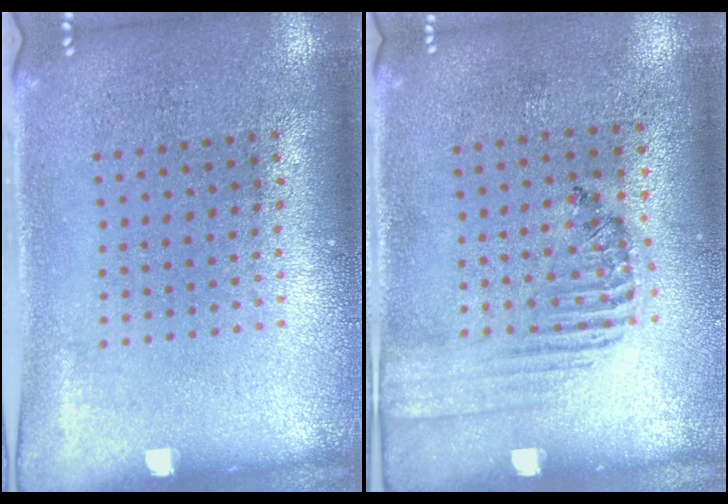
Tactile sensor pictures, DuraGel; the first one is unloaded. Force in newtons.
{"total": 1.4, "press": 1.1, "slide": 0.9}